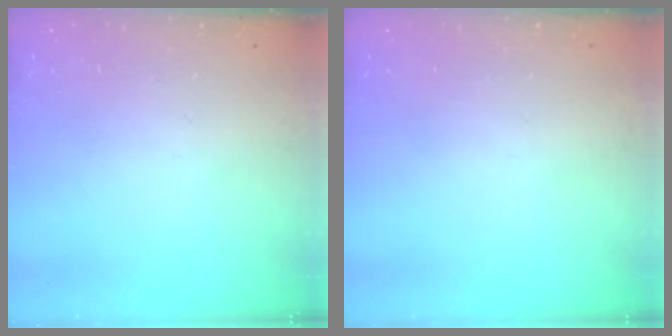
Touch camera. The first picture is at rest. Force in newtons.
{"total": 0.0}